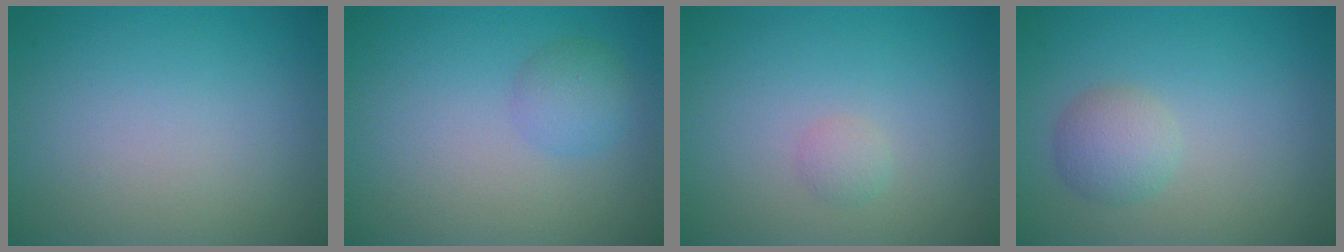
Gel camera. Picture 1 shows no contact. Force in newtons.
{"total": 2.1, "press": 2.1, "slide": 0.1}
{"total": 0.9, "press": 0.9, "slide": 0.1}
{"total": 2.4, "press": 2.4, "slide": 0.0}